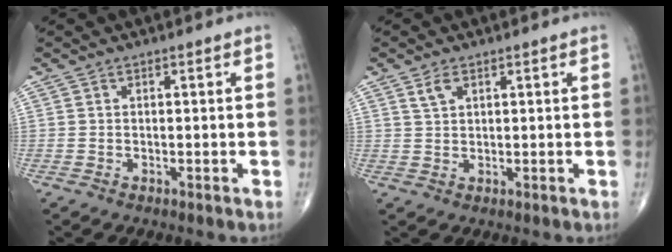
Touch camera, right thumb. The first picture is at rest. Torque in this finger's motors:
{"motor_torque": [-0.36, 0.30, 0.20, 0.08, 0.02]}